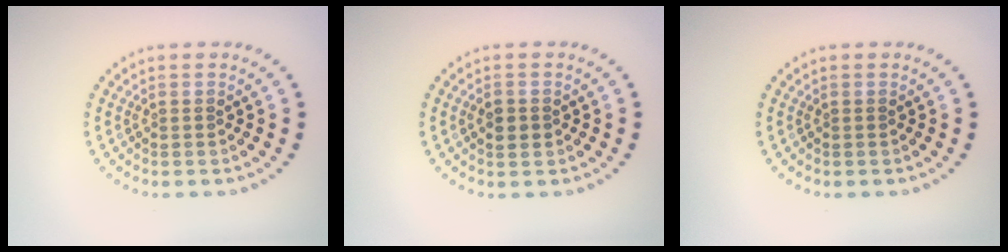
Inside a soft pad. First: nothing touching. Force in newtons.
{"total": 1.9, "press": 1.9, "slide": 0.1}
{"total": 0.0}